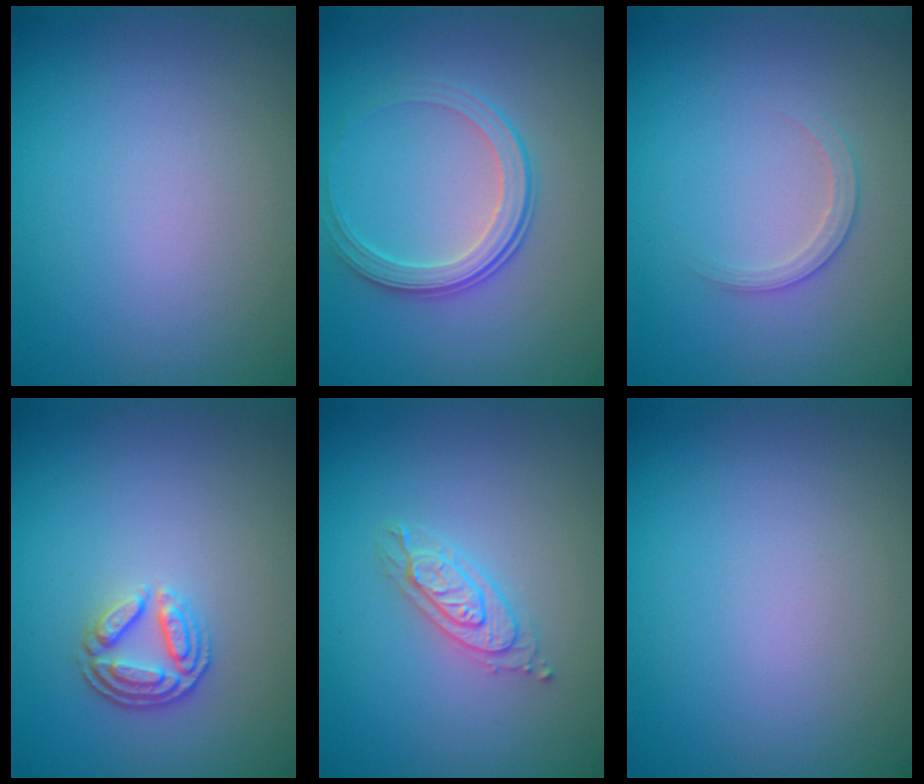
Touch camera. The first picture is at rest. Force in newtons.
{"total": 3.3, "press": 2.8, "slide": 1.8}
{"total": 1.6, "press": 1.6, "slide": 0.1}
{"total": 2.9, "press": 2.5, "slide": 1.6}
{"total": 2.6, "press": 2.6, "slide": 0.5}
{"total": 0.0}